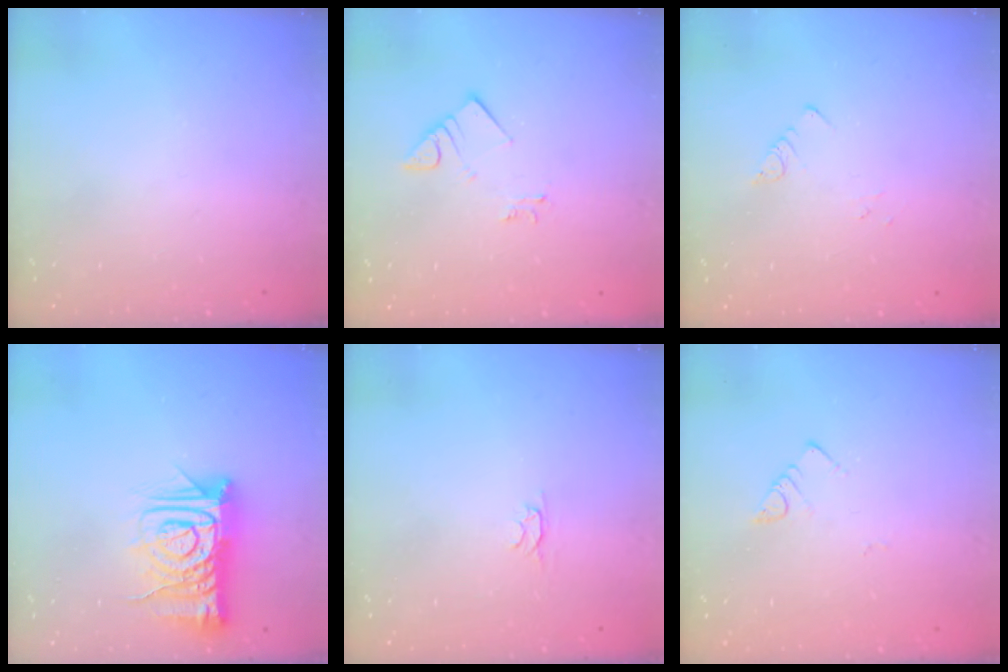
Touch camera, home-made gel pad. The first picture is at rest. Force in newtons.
{"total": 3.5, "press": 3.5, "slide": 0.2}
{"total": 1.9, "press": 1.9, "slide": 0.2}
{"total": 13.2, "press": 13.1, "slide": 1.6}
{"total": 2.4, "press": 2.3, "slide": 0.5}
{"total": 2.7, "press": 2.6, "slide": 0.5}